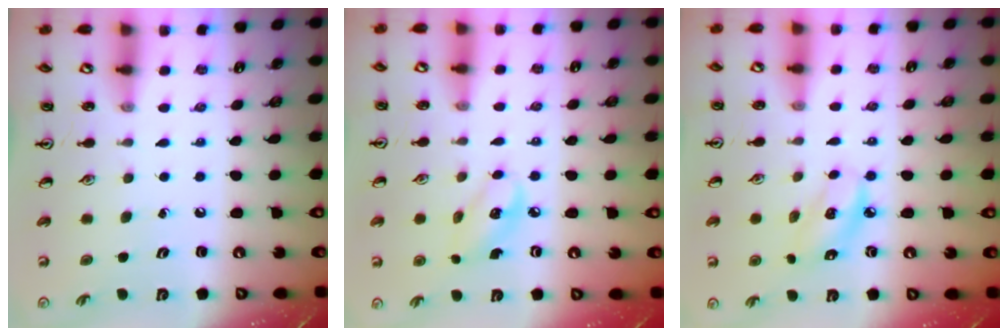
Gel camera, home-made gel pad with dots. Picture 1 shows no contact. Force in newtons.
{"total": 5.0, "press": 5.0, "slide": 0.8}
{"total": 5.4, "press": 5.4, "slide": 1.0}